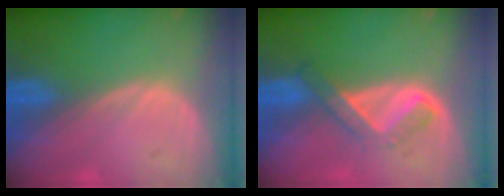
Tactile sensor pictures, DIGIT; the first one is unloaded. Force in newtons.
{"total": 5.3, "press": 4.5, "slide": 2.9}